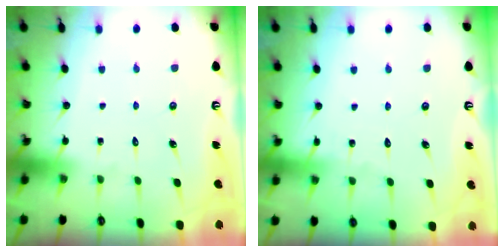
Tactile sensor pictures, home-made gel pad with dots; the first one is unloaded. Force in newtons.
{"total": 2.2, "press": 2.2, "slide": 0.3}